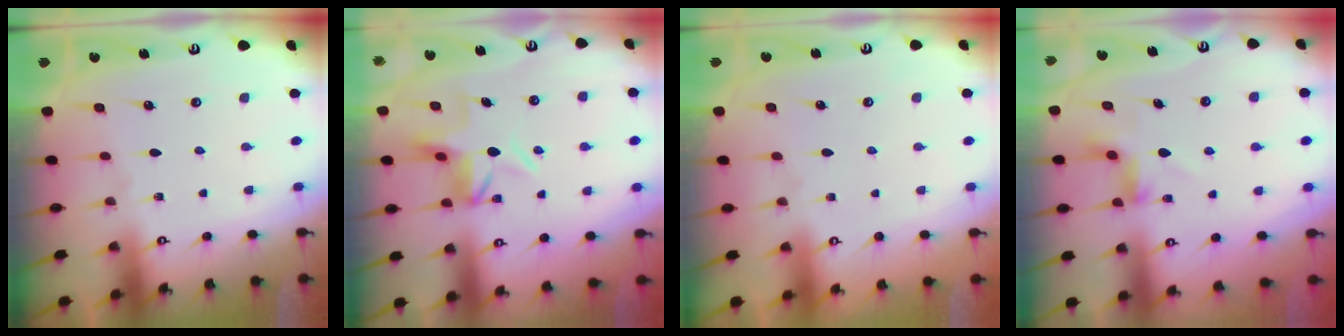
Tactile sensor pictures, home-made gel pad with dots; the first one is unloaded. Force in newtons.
{"total": 5.3, "press": 5.2, "slide": 0.6}
{"total": 1.6, "press": 1.6, "slide": 0.2}
{"total": 4.6, "press": 4.5, "slide": 1.2}